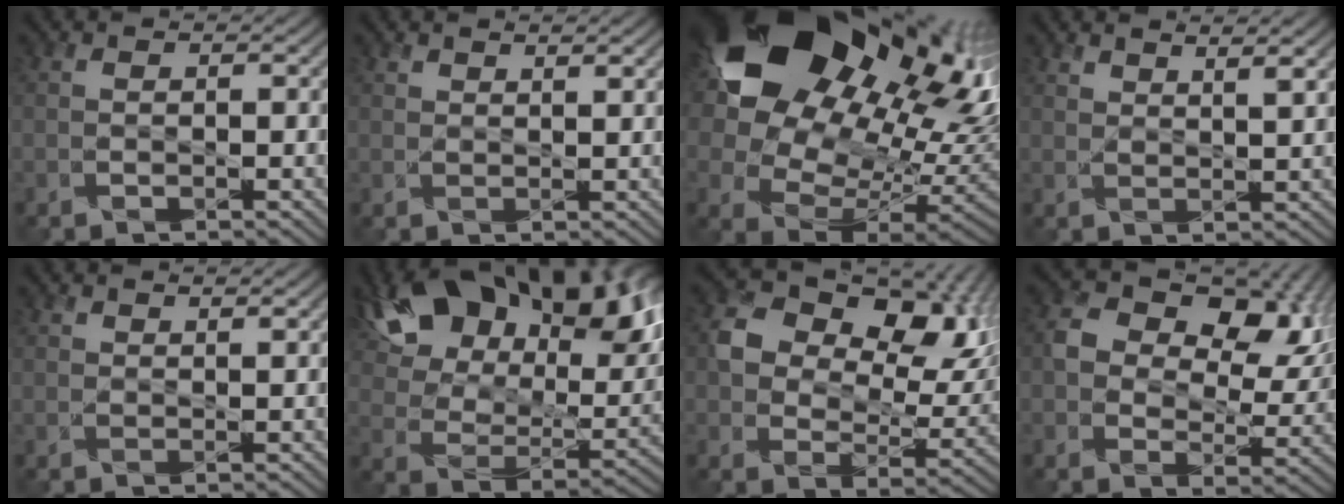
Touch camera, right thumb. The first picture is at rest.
{"total": 1.5, "force": [1.5, 0.0, 0.4], "torque": [-0.012, 0.000, 0.027]}
{"total": 22.6, "force": [9.2, 15.4, 13.7], "torque": [-0.294, -0.002, 0.188]}
{"total": 3.0, "force": [2.5, 0.2, 1.5], "torque": [-0.021, 0.000, 0.044]}
{"total": 1.2, "force": [1.2, 0.0, 0.2], "torque": [-0.010, -0.001, 0.022]}
{"total": 19.2, "force": [11.3, 10.9, 11.1], "torque": [-0.231, 0.026, 0.206]}
{"total": 12.6, "force": [4.6, 8.7, 7.9], "torque": [-0.135, -0.002, 0.076]}
{"total": 11.2, "force": [3.7, 7.8, 7.1], "torque": [-0.118, -0.005, 0.056]}